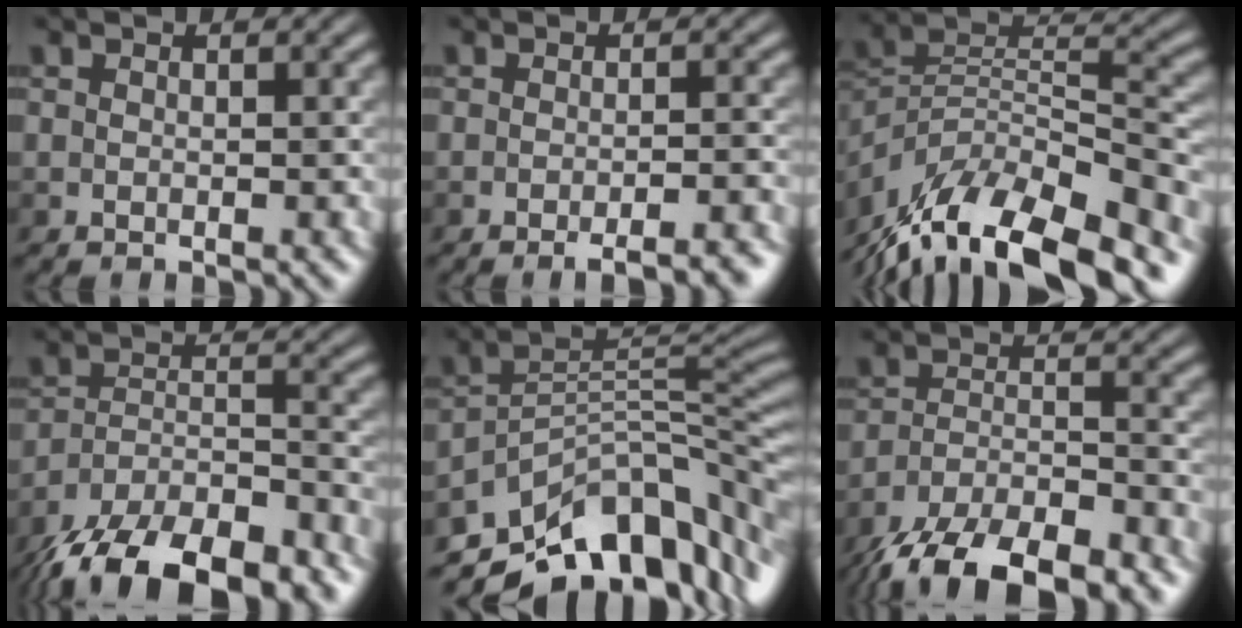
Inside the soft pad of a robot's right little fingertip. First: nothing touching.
{"total": 2.6, "force": [-1.8, 0.2, 1.9], "torque": [-0.014, 0.003, -0.033]}
{"total": 14.7, "force": [-12.4, 4.4, 6.4], "torque": [-0.131, 0.021, -0.209]}
{"total": 11.9, "force": [-10.1, 3.3, 5.4], "torque": [-0.106, -0.016, -0.177]}
{"total": 11.8, "force": [-9.2, 4.6, 5.7], "torque": [-0.083, 0.017, -0.166]}
{"total": 8.9, "force": [-7.6, 2.1, 4.2], "torque": [-0.079, -0.004, -0.144]}